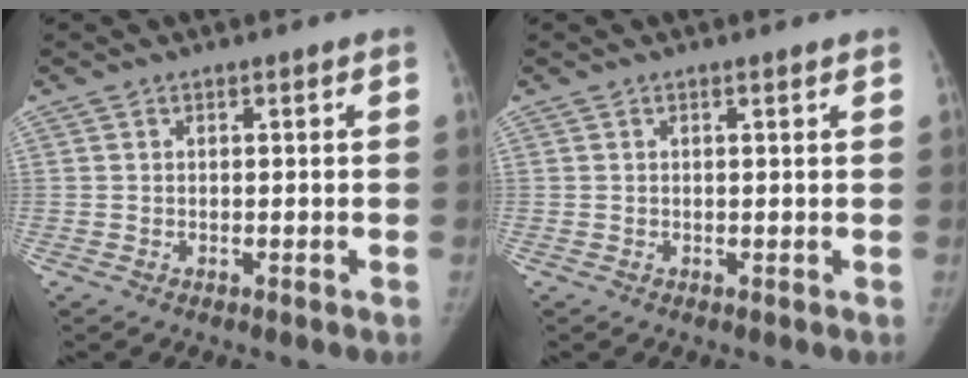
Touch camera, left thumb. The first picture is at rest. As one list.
[{"total": 0.8, "force": [0.6, 0.0, 0.5], "torque": [-0.007, 0.000, 0.010]}]